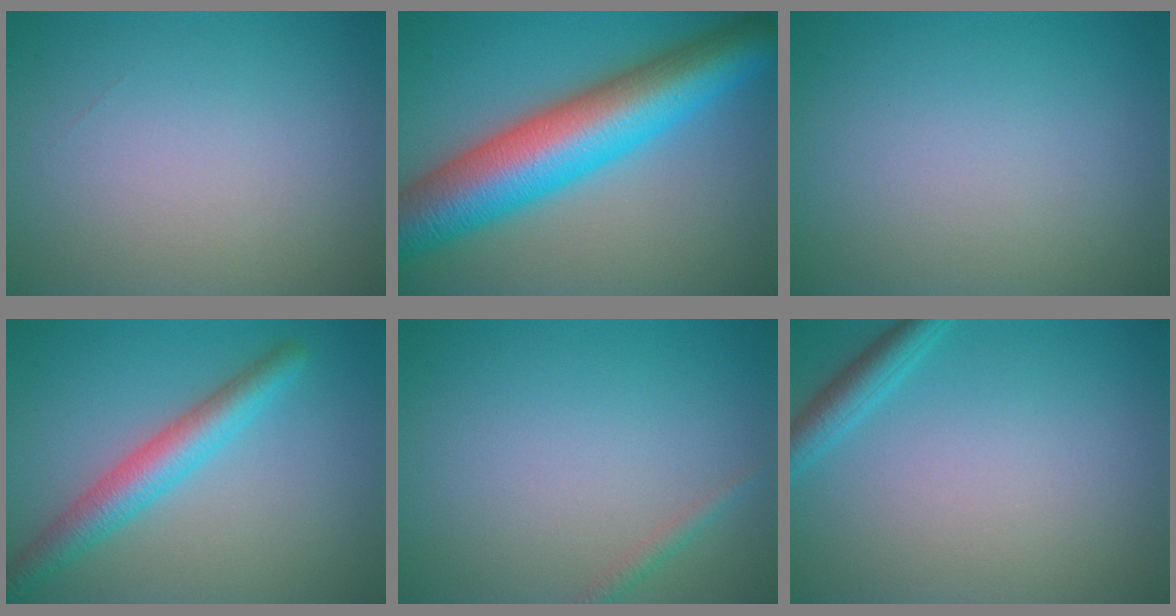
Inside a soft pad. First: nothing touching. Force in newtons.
{"total": 12.2, "press": 12.2, "slide": 0.2}
{"total": 0.0}
{"total": 4.3, "press": 4.3, "slide": 0.1}
{"total": 1.0, "press": 1.0, "slide": 0.0}
{"total": 2.3, "press": 2.3, "slide": 0.1}